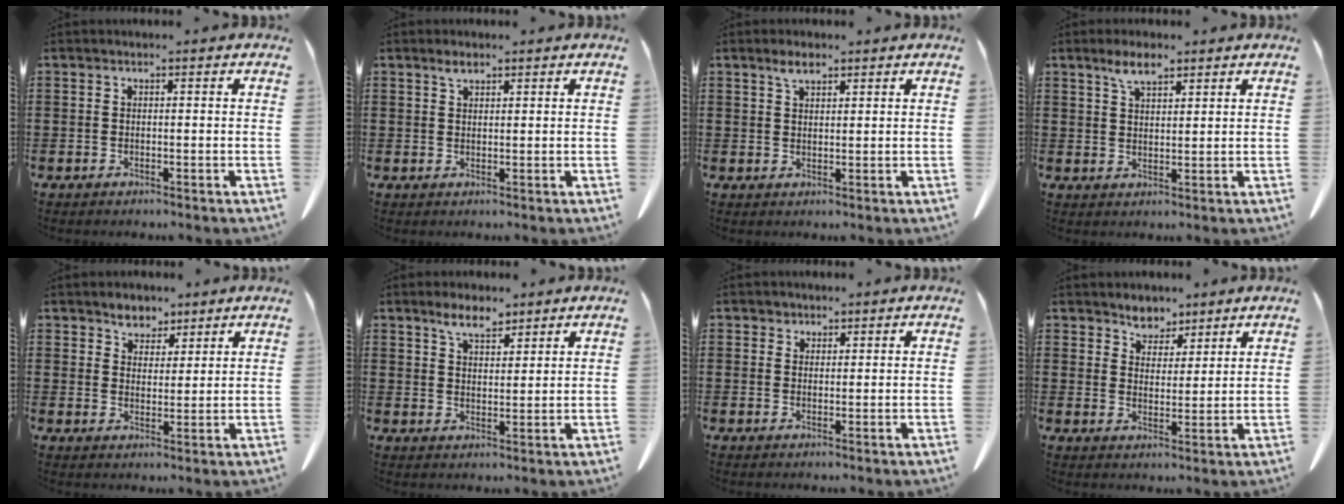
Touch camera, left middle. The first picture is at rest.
{"total": 1.8, "force": [1.4, 0.6, 1.1], "torque": [-0.024, 0.000, 0.026]}
{"total": 2.8, "force": [2.0, 0.9, 1.7], "torque": [-0.037, 0.003, 0.036]}
{"total": 4.2, "force": [2.8, 1.5, 2.7], "torque": [-0.059, 0.004, 0.051]}
{"total": 4.0, "force": [3.4, 2.0, 0.3], "torque": [-0.021, -0.001, 0.066]}
{"total": 4.5, "force": [3.6, 1.6, 2.2], "torque": [-0.051, -0.001, 0.067]}
{"total": 1.5, "force": [1.3, 0.8, 0.0], "torque": [0.003, 0.000, 0.024]}
{"total": 4.3, "force": [3.8, 2.0, -0.1], "torque": [-0.009, -0.013, 0.071]}